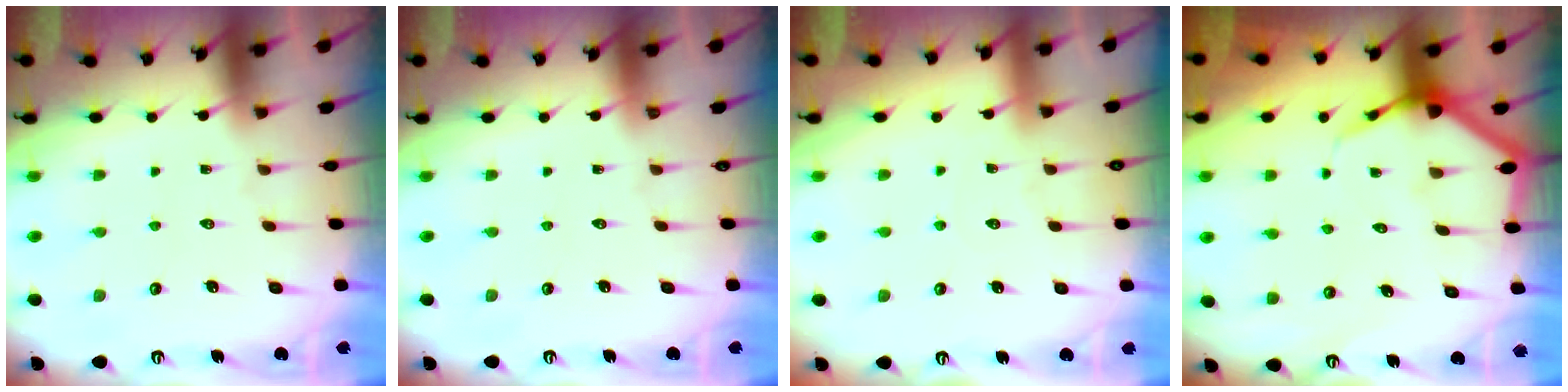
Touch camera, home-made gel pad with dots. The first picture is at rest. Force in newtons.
{"total": 0.0}
{"total": 2.7, "press": 2.7, "slide": 0.3}
{"total": 5.5, "press": 5.5, "slide": 0.6}